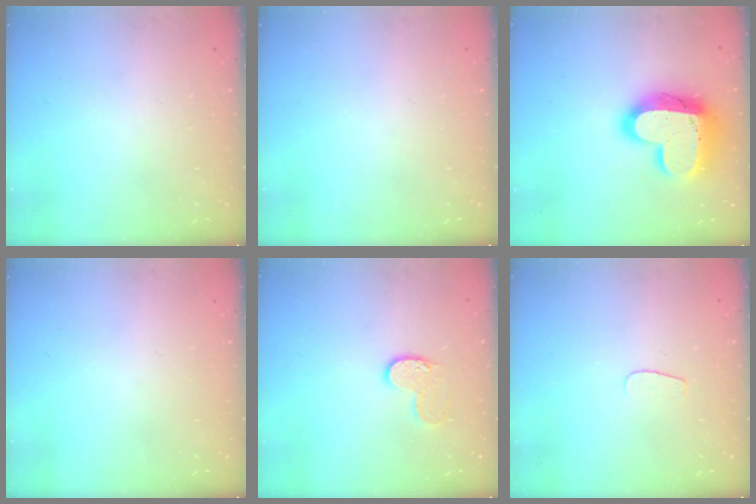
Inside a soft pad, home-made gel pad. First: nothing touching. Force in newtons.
{"total": 0.0}
{"total": 20.0, "press": 20.0, "slide": 1.6}
{"total": 0.0}
{"total": 7.4, "press": 7.4, "slide": 0.2}
{"total": 3.5, "press": 3.5, "slide": 0.3}